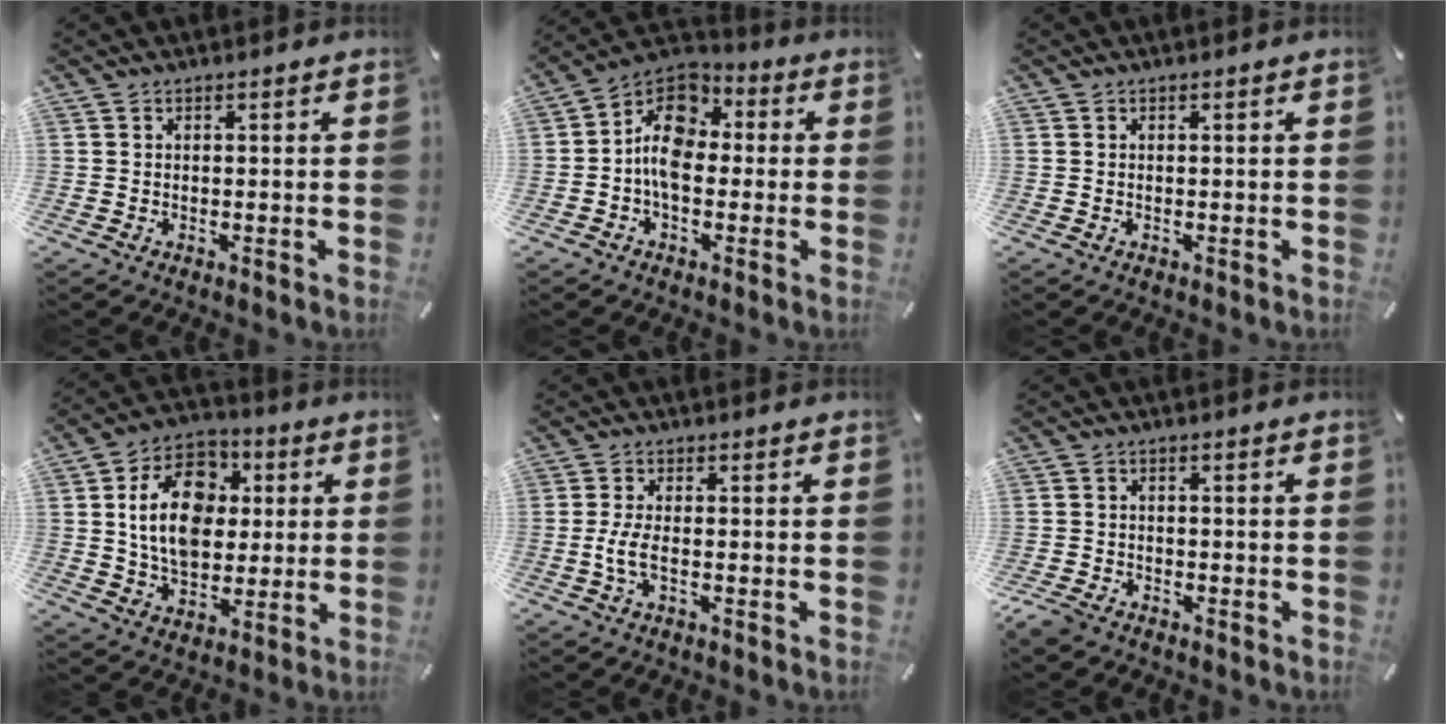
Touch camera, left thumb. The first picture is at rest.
{"total": 10.9, "force": [-0.8, 7.8, 7.5], "torque": [-0.141, 0.009, -0.016]}
{"total": 0.0}
{"total": 16.1, "force": [2.0, 12.2, 10.2], "torque": [-0.191, 0.012, 0.034]}
{"total": 4.3, "force": [-0.8, 1.5, 4.0], "torque": [-0.091, -0.006, -0.020]}
{"total": 3.3, "force": [-2.5, 1.9, 1.0], "torque": [-0.034, 0.009, -0.054]}